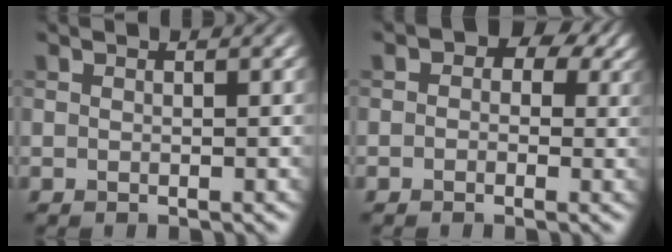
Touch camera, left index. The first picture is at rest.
{"total": 5.1, "force": [1.7, 3.7, 3.1], "torque": [-0.003, 0.014, -0.015]}